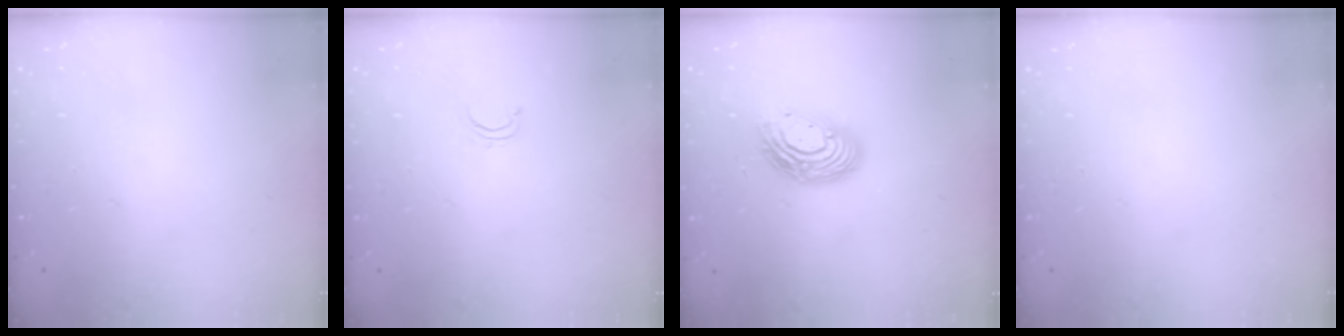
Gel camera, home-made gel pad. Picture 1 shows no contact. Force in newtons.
{"total": 2.8, "press": 2.8, "slide": 0.2}
{"total": 12.8, "press": 12.8, "slide": 1.1}
{"total": 0.0}